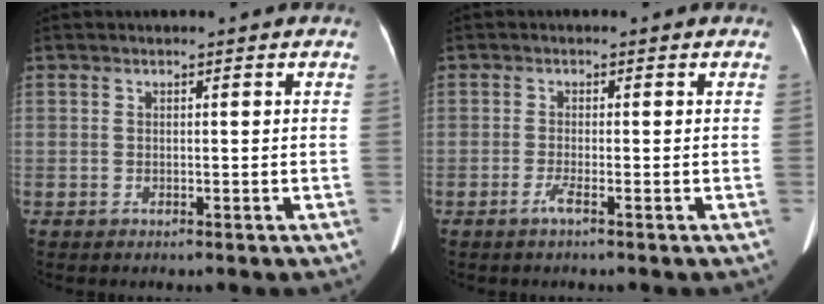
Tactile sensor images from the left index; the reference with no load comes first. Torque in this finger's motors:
{"motor_torque": [0.11, 0.10, 0.00, 0.00]}